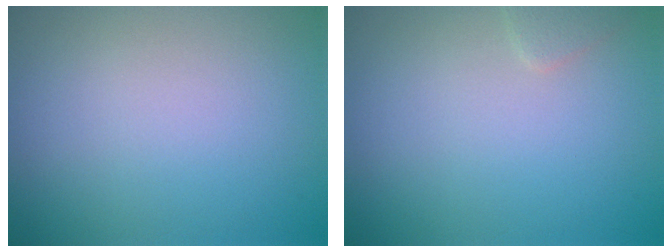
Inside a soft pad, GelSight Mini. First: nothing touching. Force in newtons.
{"total": 0.9, "press": 0.9, "slide": 0.1}